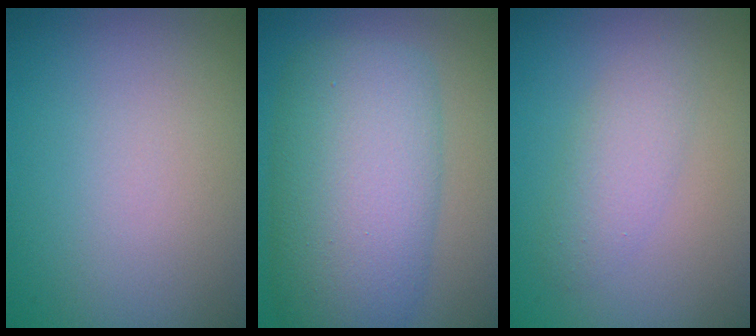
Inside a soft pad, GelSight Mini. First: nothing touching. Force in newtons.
{"total": 10.1, "press": 10.1, "slide": 0.1}
{"total": 2.4, "press": 2.4, "slide": 0.2}